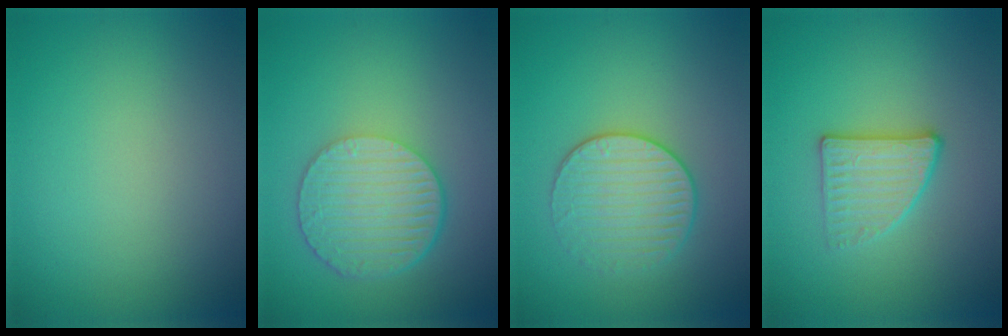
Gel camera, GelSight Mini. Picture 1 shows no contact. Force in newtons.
{"total": 6.6, "press": 4.7, "slide": 4.6}
{"total": 3.1, "press": 3.1, "slide": 0.5}
{"total": 2.7, "press": 2.6, "slide": 0.8}